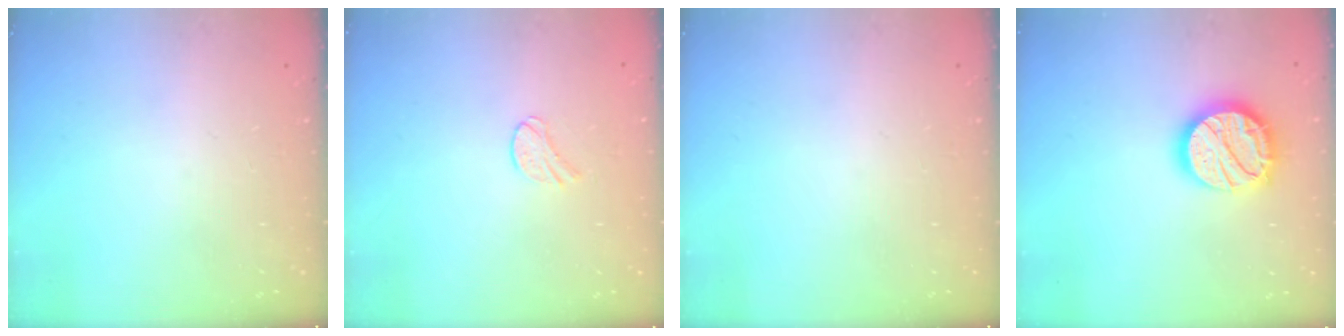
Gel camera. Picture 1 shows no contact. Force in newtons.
{"total": 5.1, "press": 5.1, "slide": 0.5}
{"total": 0.0}
{"total": 18.0, "press": 17.9, "slide": 1.3}